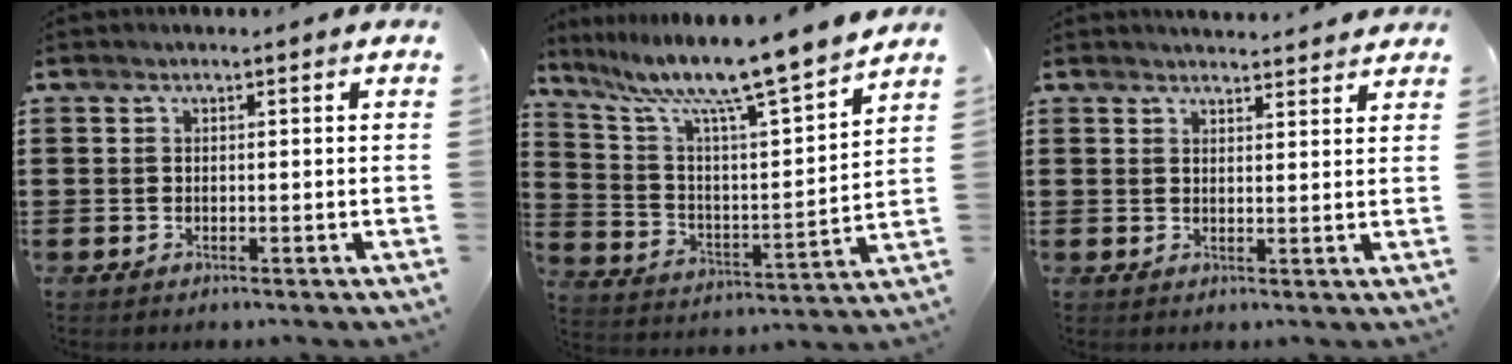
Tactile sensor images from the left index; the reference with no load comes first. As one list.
[{"total": 10.5, "force": [9.0, -0.6, 5.3], "torque": [-0.138, -0.067, 0.145]}, {"total": 2.4, "force": [2.4, 0.1, -0.1], "torque": [-0.006, -0.007, 0.045]}]